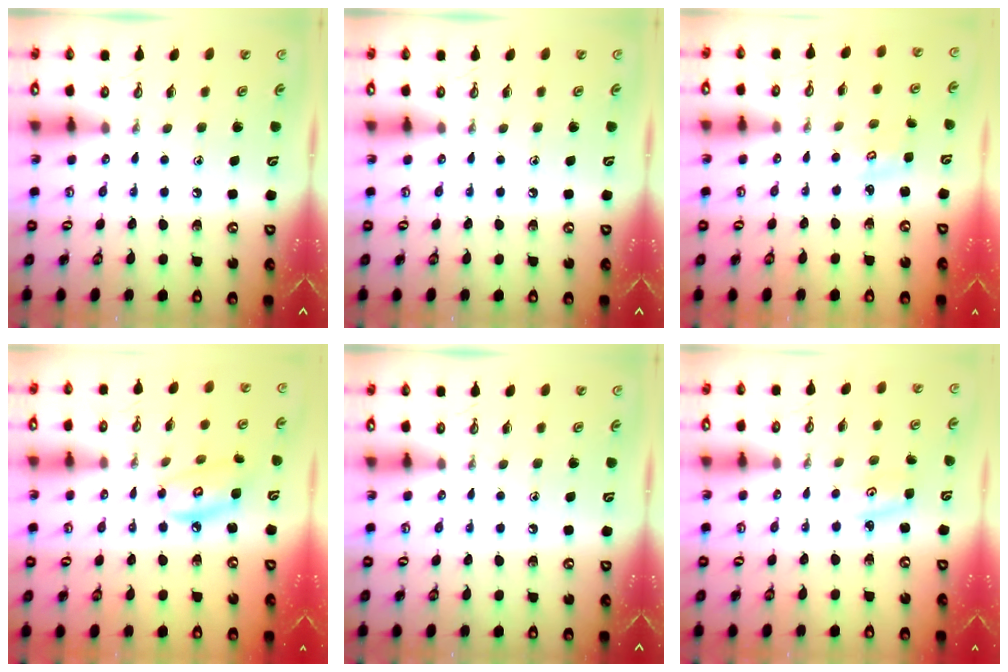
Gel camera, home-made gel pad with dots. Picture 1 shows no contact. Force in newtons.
{"total": 0.0}
{"total": 2.2, "press": 2.2, "slide": 0.3}
{"total": 7.9, "press": 7.8, "slide": 0.6}
{"total": 0.0}
{"total": 2.9, "press": 2.9, "slide": 0.3}